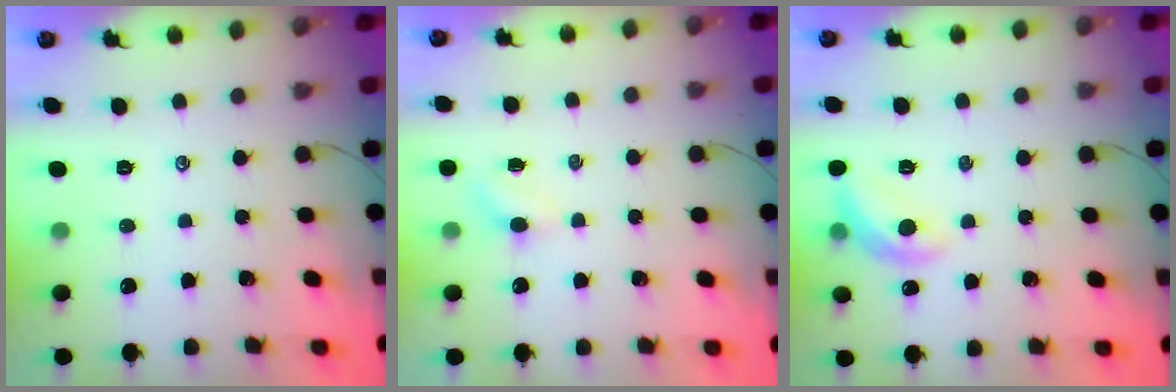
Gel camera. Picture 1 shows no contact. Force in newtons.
{"total": 3.0, "press": 2.8, "slide": 0.9}
{"total": 9.9, "press": 9.8, "slide": 1.1}